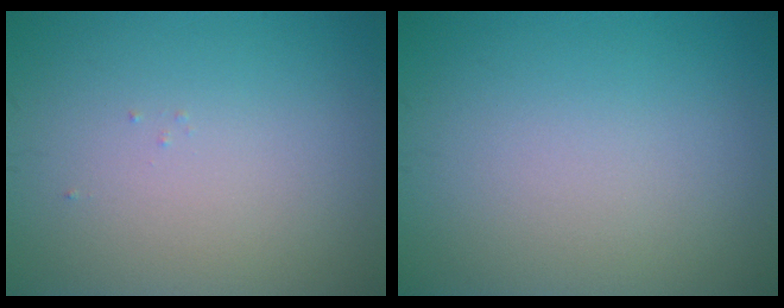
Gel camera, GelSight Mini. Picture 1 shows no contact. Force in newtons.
{"total": 0.0}